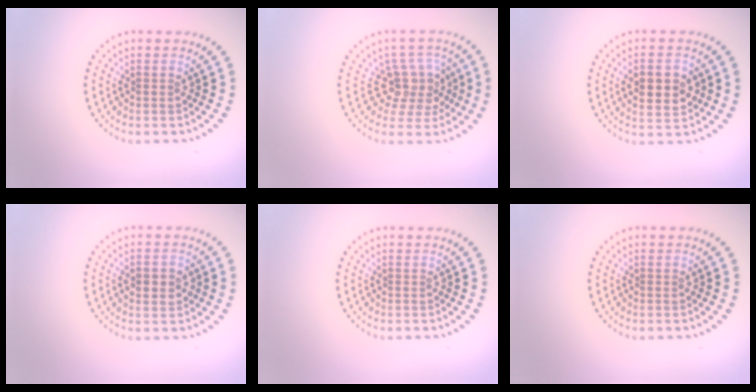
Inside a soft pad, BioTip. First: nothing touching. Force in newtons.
{"total": 3.8, "press": 2.8, "slide": 2.5}
{"total": 4.3, "press": 4.3, "slide": 0.1}
{"total": 2.4, "press": 2.4, "slide": 0.2}
{"total": 0.0}
{"total": 0.0}